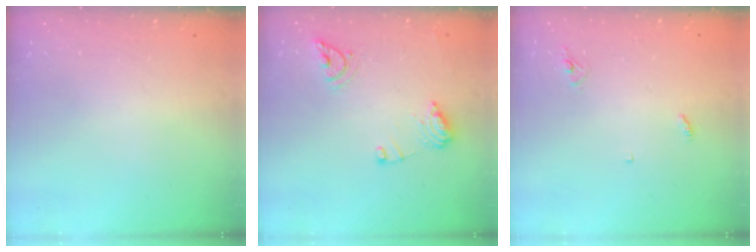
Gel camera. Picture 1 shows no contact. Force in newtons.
{"total": 10.3, "press": 10.2, "slide": 1.1}
{"total": 2.9, "press": 2.9, "slide": 0.2}